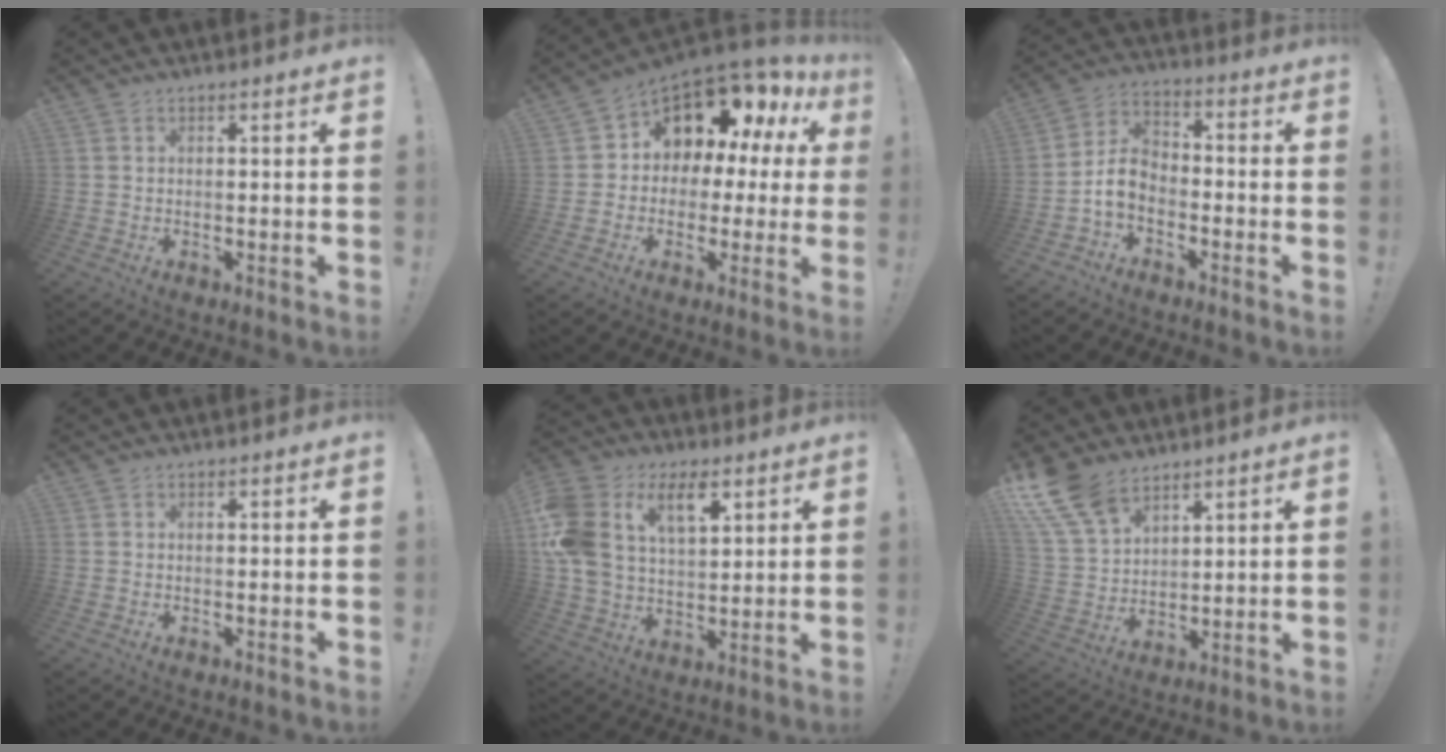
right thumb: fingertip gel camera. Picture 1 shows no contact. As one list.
[{"total": 11.7, "force": [6.7, 6.9, 6.7], "torque": [-0.102, -0.061, 0.121]}, {"total": 8.3, "force": [-3.5, 5.7, 4.8], "torque": [-0.094, 0.019, -0.058]}, {"total": 0.0}, {"total": 17.1, "force": [7.7, 11.3, 10.2], "torque": [-0.197, -0.032, 0.142]}, {"total": 14.4, "force": [10.0, 7.8, 6.8], "torque": [-0.151, -0.054, 0.195]}]